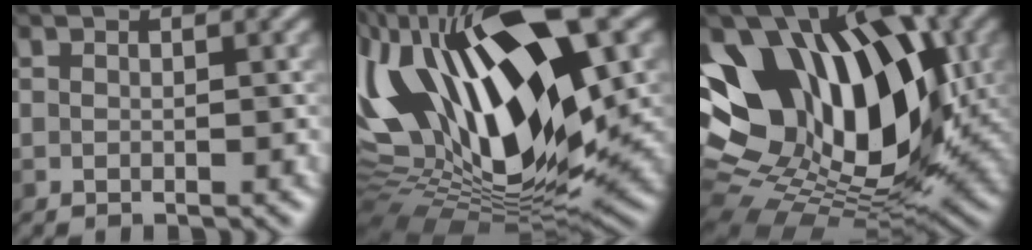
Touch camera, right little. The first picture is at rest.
{"total": 16.9, "force": [2.6, 8.2, 14.6], "torque": [-0.291, 0.021, 0.027]}
{"total": 16.6, "force": [1.8, 11.4, 11.9], "torque": [-0.212, 0.014, 0.028]}